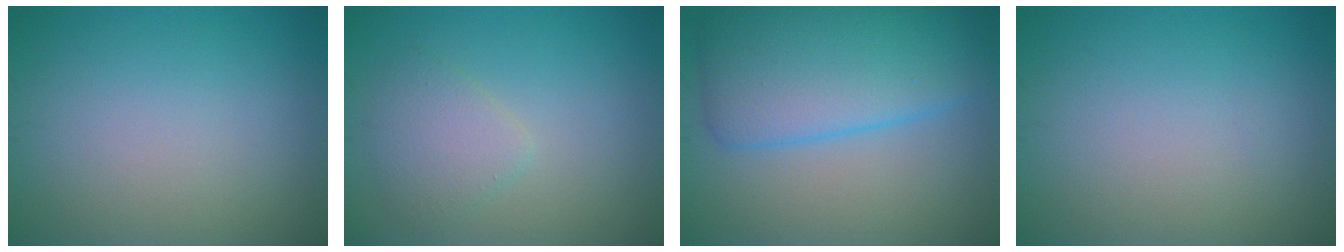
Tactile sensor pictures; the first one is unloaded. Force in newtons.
{"total": 2.5, "press": 2.5, "slide": 0.2}
{"total": 8.0, "press": 8.0, "slide": 0.3}
{"total": 0.0}